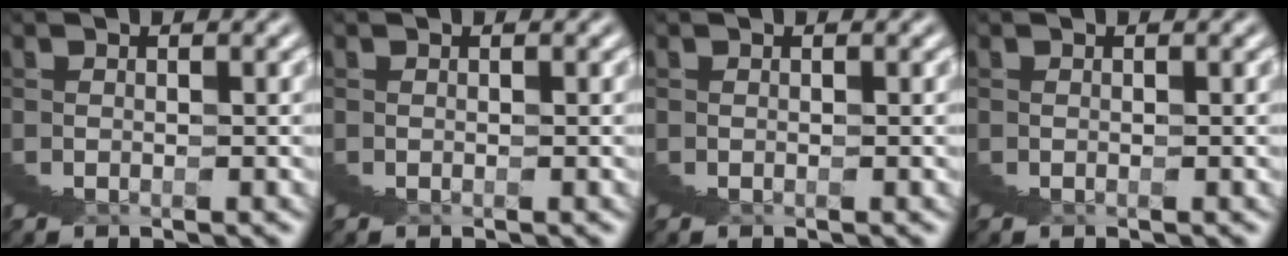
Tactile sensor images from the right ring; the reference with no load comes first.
{"total": 0.0}
{"total": 0.0}
{"total": 0.0}